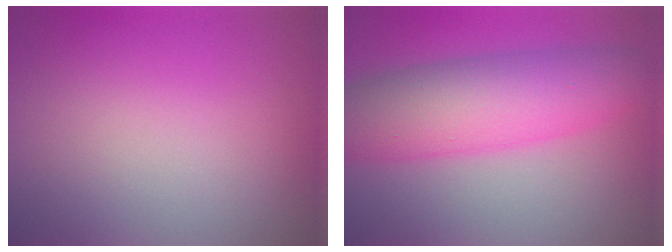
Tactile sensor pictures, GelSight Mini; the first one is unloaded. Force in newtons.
{"total": 7.8, "press": 7.8, "slide": 0.1}